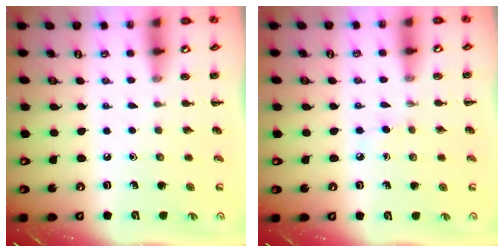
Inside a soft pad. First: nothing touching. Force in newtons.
{"total": 2.4, "press": 2.2, "slide": 1.0}